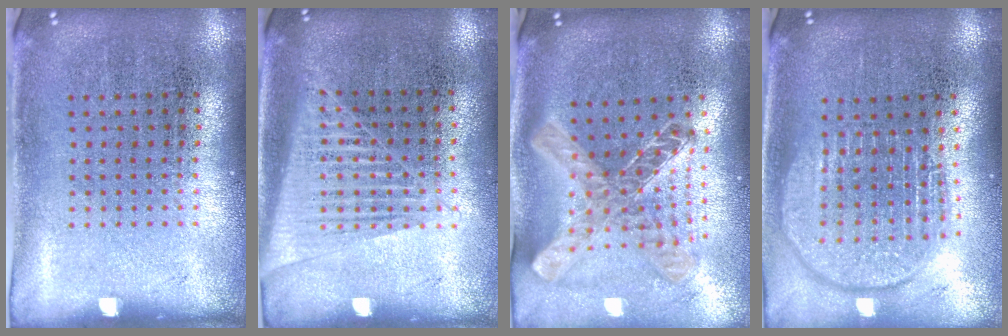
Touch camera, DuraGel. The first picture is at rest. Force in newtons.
{"total": 1.4, "press": 1.3, "slide": 0.7}
{"total": 1.6, "press": 1.4, "slide": 0.8}
{"total": 1.9, "press": 1.6, "slide": 1.0}